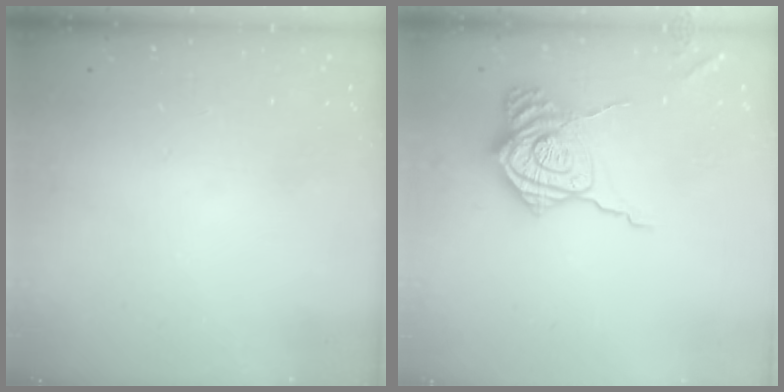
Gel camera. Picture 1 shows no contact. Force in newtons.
{"total": 16.6, "press": 16.5, "slide": 1.4}